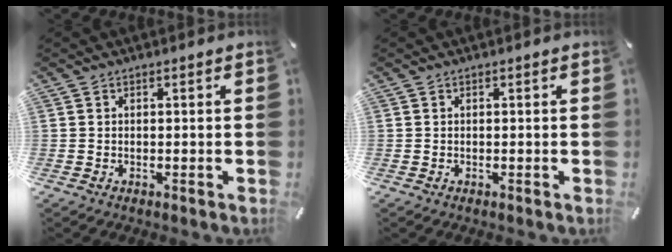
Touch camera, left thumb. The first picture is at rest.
{"total": 0.0}